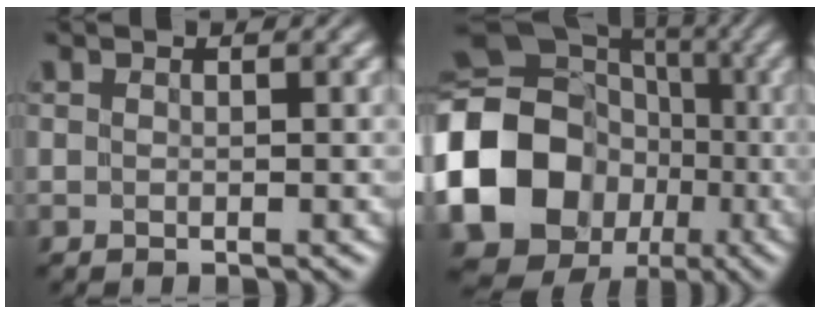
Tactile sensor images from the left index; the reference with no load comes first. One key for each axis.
{"total": 19.8, "fx": -3.7, "fy": 17.4, "fz": 8.7, "tx": -0.179, "ty": -0.020, "tz": -0.097}